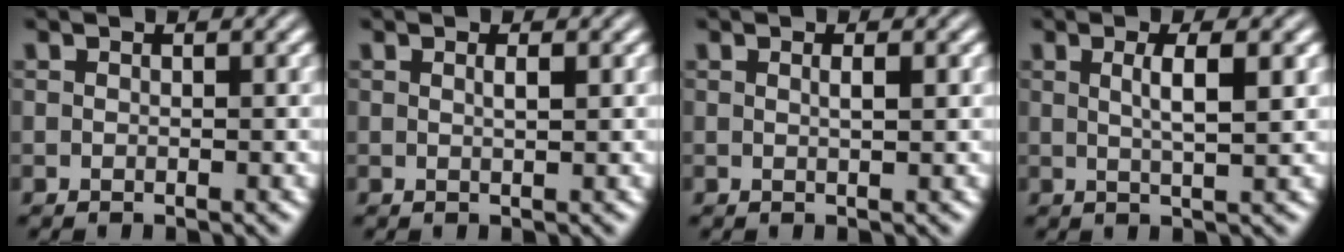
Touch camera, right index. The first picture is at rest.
{"total": 1.2, "force": [0.2, -0.8, 0.8], "torque": [-0.007, -0.002, 0.008]}
{"total": 1.2, "force": [0.2, -0.8, 0.9], "torque": [-0.009, -0.001, 0.006]}
{"total": 2.8, "force": [0.8, -1.1, 2.5], "torque": [-0.030, -0.003, 0.021]}